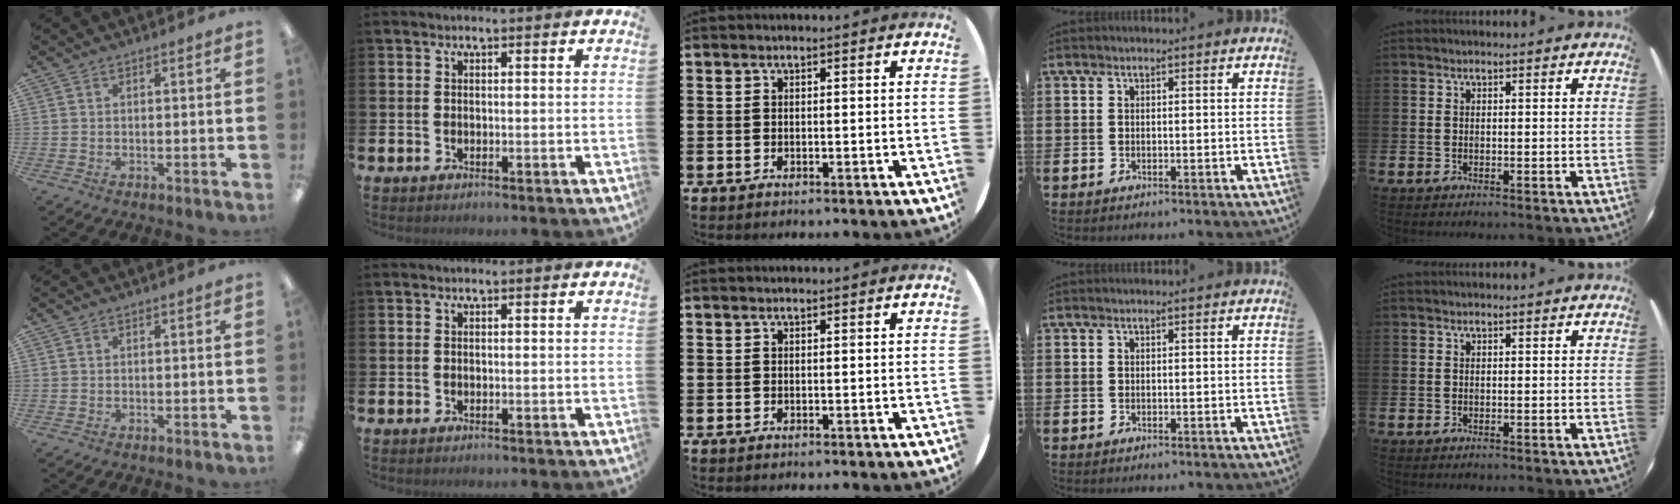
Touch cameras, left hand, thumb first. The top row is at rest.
{}